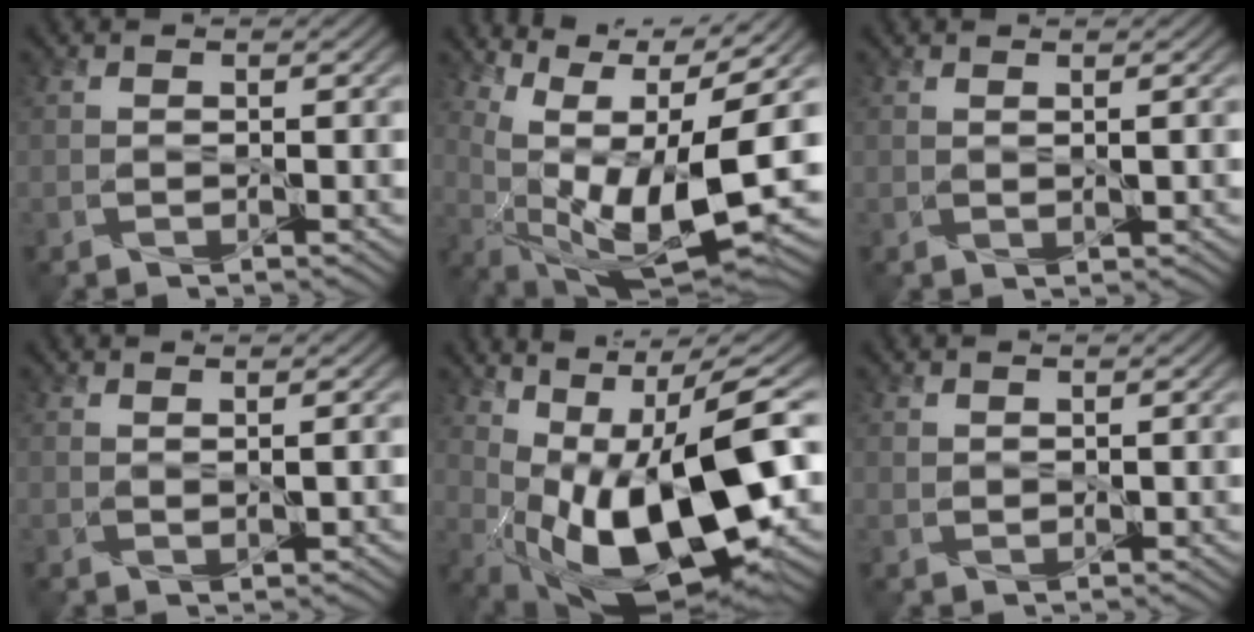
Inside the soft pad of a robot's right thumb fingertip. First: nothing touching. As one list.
[{"total": 14.3, "force": [2.6, 5.3, 13.0], "torque": [-0.243, -0.008, 0.053]}, {"total": 0.6, "force": [0.5, -0.1, 0.4], "torque": [-0.013, -0.001, 0.011]}, {"total": 1.0, "force": [0.7, 0.0, 0.7], "torque": [-0.014, -0.005, 0.017]}, {"total": 16.7, "force": [-0.2, 6.8, 15.3], "torque": [-0.247, -0.012, 0.015]}, {"total": 1.2, "force": [0.9, 0.7, 0.5], "torque": [-0.014, 0.000, 0.021]}]